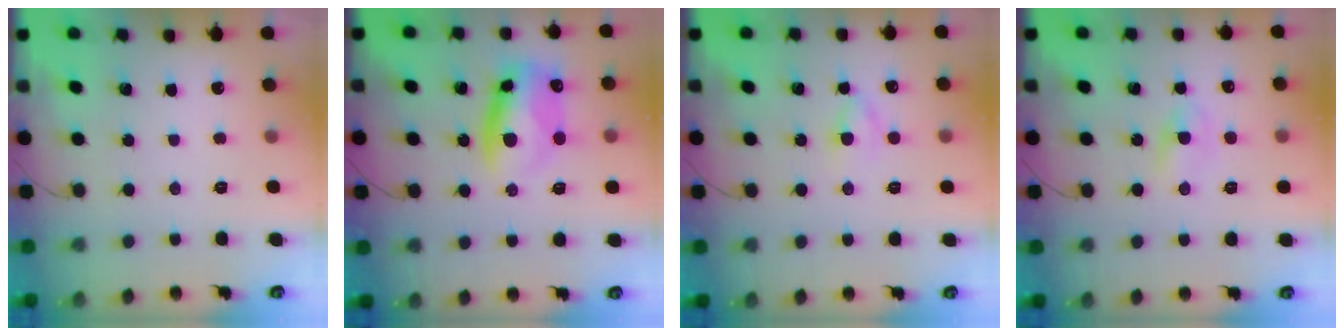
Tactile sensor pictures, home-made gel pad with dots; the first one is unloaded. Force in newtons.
{"total": 10.9, "press": 10.7, "slide": 1.9}
{"total": 2.9, "press": 2.6, "slide": 1.3}
{"total": 2.8, "press": 2.6, "slide": 1.1}